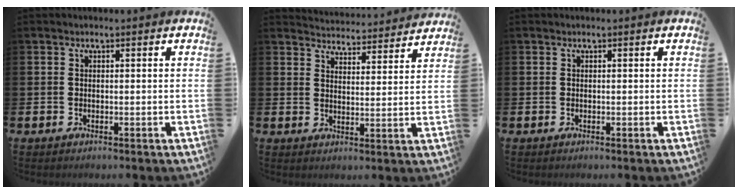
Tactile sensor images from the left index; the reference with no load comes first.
{"total": 4.5, "force": [4.5, 0.4, -0.2], "torque": [-0.011, -0.039, 0.079]}
{"total": 0.0}